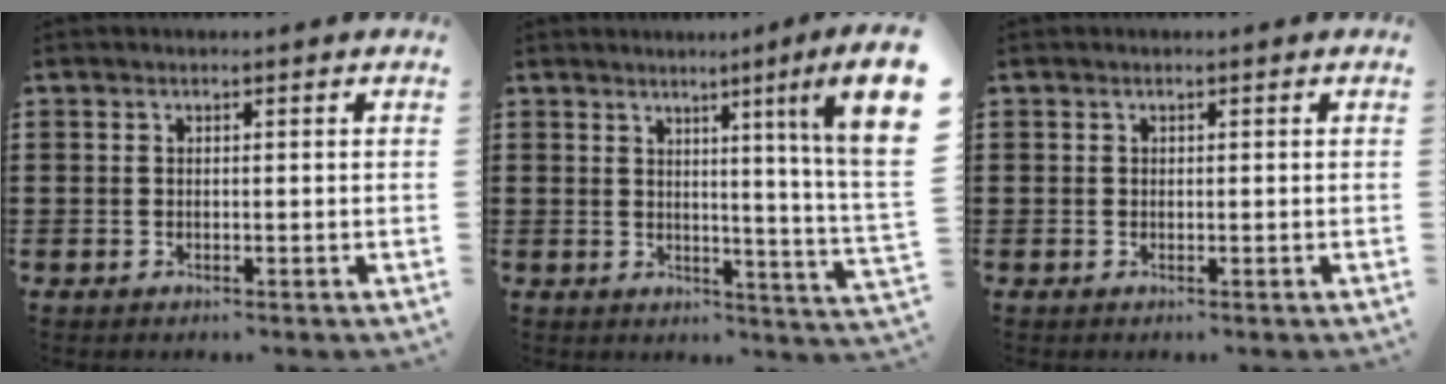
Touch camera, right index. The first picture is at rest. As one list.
[{"total": 5.5, "force": [2.7, -0.9, 4.7], "torque": [-0.089, -0.024, 0.032]}, {"total": 0.0}]